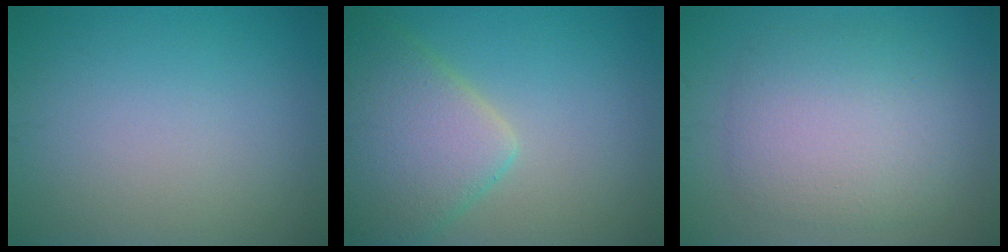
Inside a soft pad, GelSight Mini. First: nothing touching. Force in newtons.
{"total": 6.9, "press": 6.8, "slide": 0.5}
{"total": 6.0, "press": 6.0, "slide": 0.3}